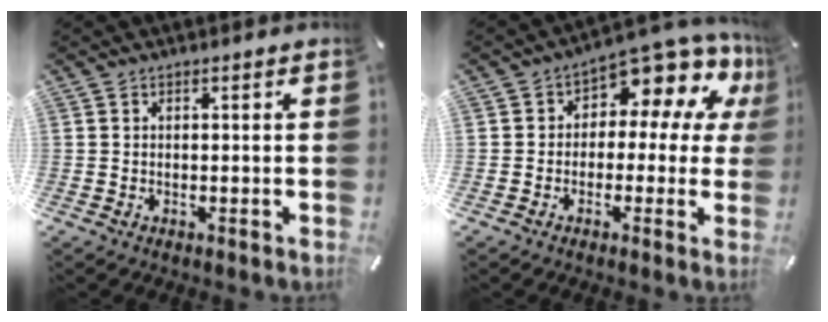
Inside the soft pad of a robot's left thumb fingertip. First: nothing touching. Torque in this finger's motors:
{"motor_torque": [0.66, 0.81, 0.65, 0.45, 0.07]}